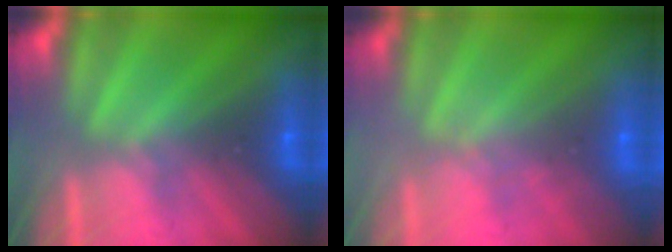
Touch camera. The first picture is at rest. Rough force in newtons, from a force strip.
{"total": 1.8}